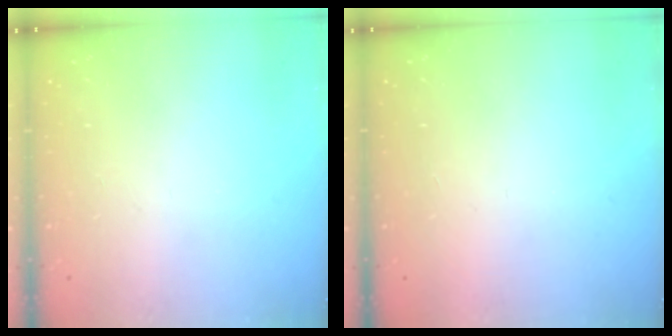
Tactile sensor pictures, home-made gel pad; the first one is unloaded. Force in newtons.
{"total": 1.5, "press": 1.5, "slide": 0.1}